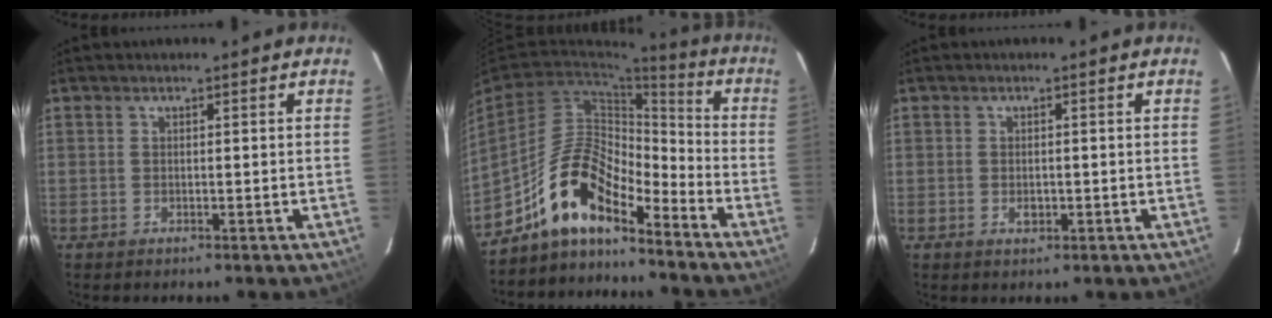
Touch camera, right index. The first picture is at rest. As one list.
[{"total": 12.6, "force": [-9.9, 3.9, 6.7], "torque": [-0.127, 0.023, -0.192]}, {"total": 1.9, "force": [-0.6, 1.2, 1.4], "torque": [-0.025, 0.000, -0.009]}]